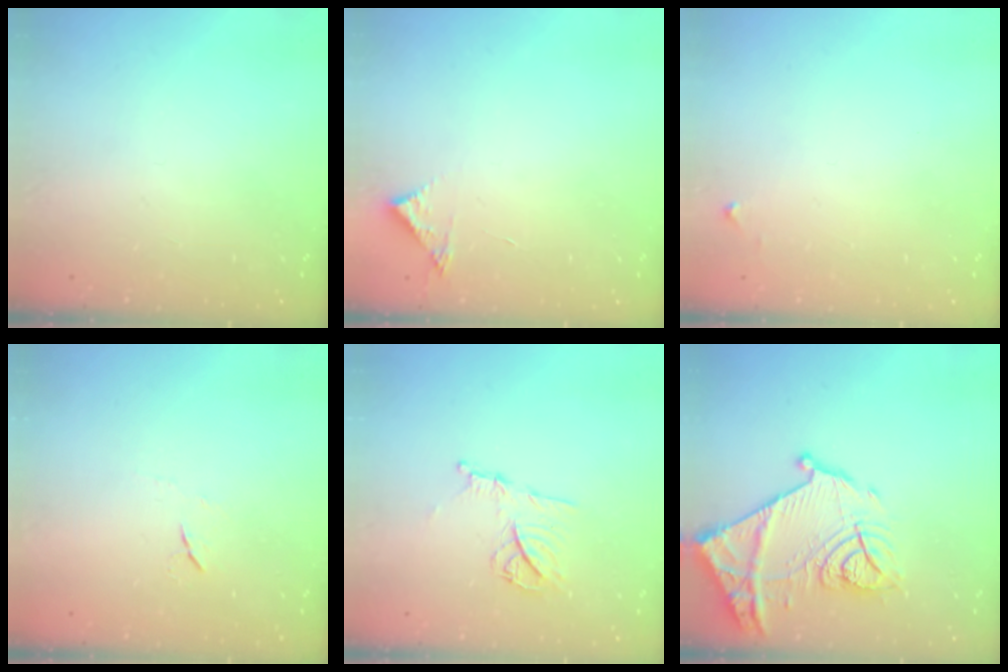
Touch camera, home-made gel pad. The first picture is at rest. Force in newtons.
{"total": 3.7, "press": 3.7, "slide": 0.1}
{"total": 3.9, "press": 3.9, "slide": 0.6}
{"total": 4.6, "press": 4.6, "slide": 0.7}
{"total": 11.0, "press": 10.9, "slide": 1.1}
{"total": 18.1, "press": 18.0, "slide": 1.6}